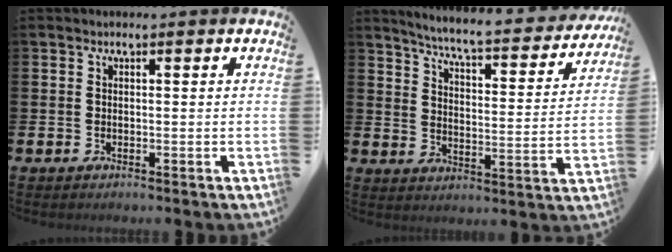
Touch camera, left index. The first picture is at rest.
{"total": 5.8, "force": [5.4, 0.0, 2.1], "torque": [-0.060, -0.049, 0.084]}